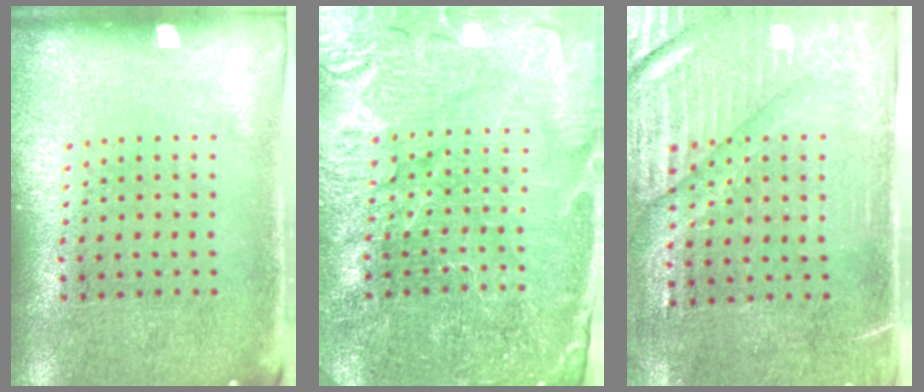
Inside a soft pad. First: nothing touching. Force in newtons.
{"total": 4.1, "press": 3.9, "slide": 1.3}
{"total": 3.3, "press": 2.9, "slide": 1.5}